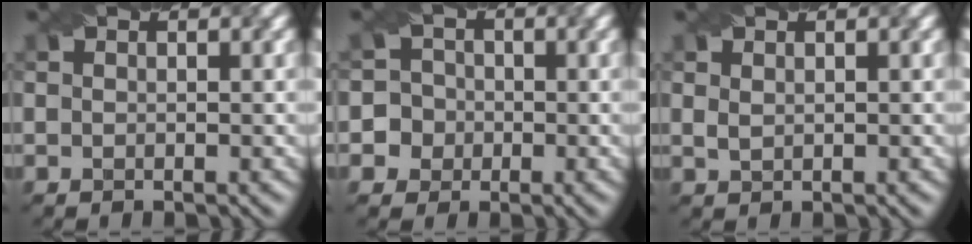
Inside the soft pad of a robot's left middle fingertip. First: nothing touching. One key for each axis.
{"total": 4.9, "fx": -1.3, "fy": 4.7, "fz": 0.6, "tx": 0.006, "ty": 0.022, "tz": -0.045}
{"total": 0.9, "fx": 0.5, "fy": 0.5, "fz": 0.6, "tx": -0.015, "ty": 0.002, "tz": 0.013}